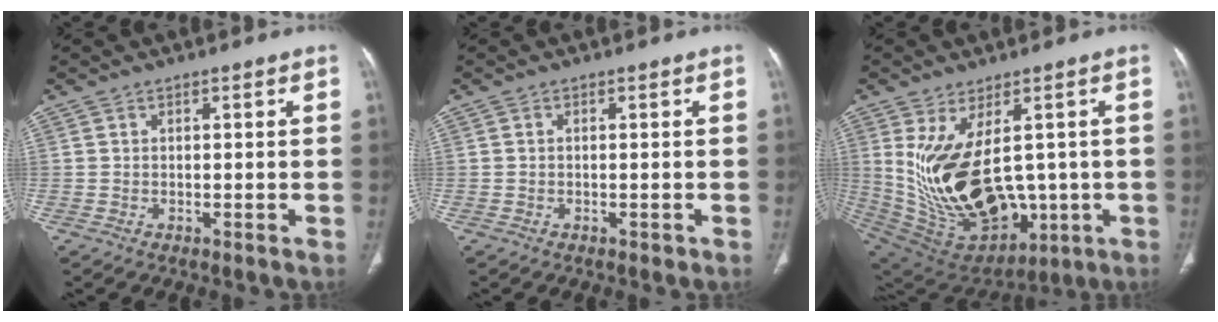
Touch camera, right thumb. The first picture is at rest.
{"total": 0.8, "force": [-0.3, 0.5, 0.5], "torque": [-0.006, 0.000, -0.004]}
{"total": 21.9, "force": [0.6, 12.5, 18.0], "torque": [-0.326, -0.020, 0.061]}